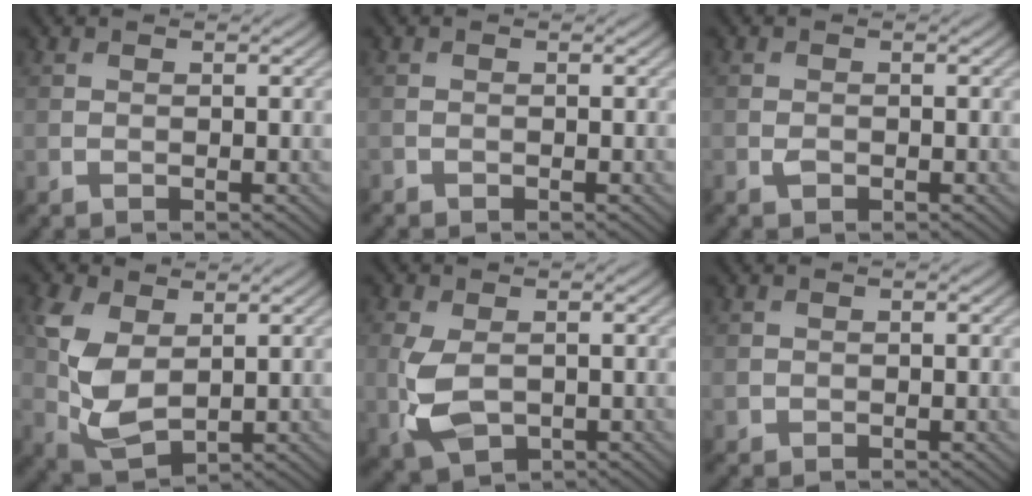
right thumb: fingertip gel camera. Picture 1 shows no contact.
{"total": 0.5, "force": [-0.4, 0.3, 0.0], "torque": [0.001, -0.004, -0.009]}
{"total": 0.9, "force": [-0.4, 0.6, 0.6], "torque": [-0.011, -0.002, -0.008]}
{"total": 7.8, "force": [1.4, 4.7, 6.1], "torque": [-0.161, -0.001, 0.026]}
{"total": 6.4, "force": [-1.2, 4.0, 4.9], "torque": [-0.130, -0.013, -0.020]}
{"total": 0.8, "force": [-0.1, 0.8, 0.1], "torque": [-0.002, -0.007, -0.001]}